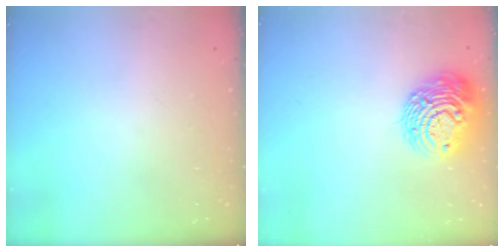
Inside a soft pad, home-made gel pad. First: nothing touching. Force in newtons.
{"total": 13.0, "press": 13.0, "slide": 1.1}